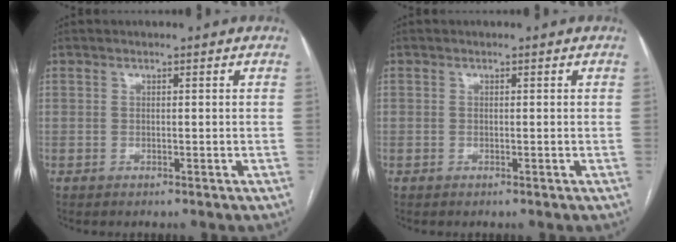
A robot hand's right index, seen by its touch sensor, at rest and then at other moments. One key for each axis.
{"total": 0.0}